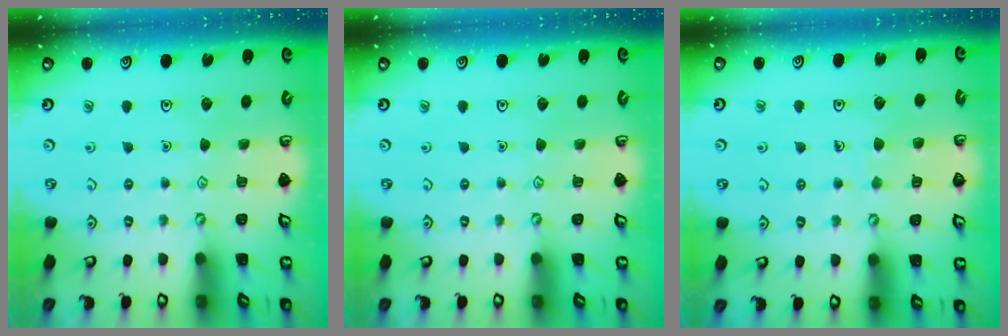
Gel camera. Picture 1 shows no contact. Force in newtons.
{"total": 0.0}
{"total": 3.4, "press": 3.4, "slide": 0.2}